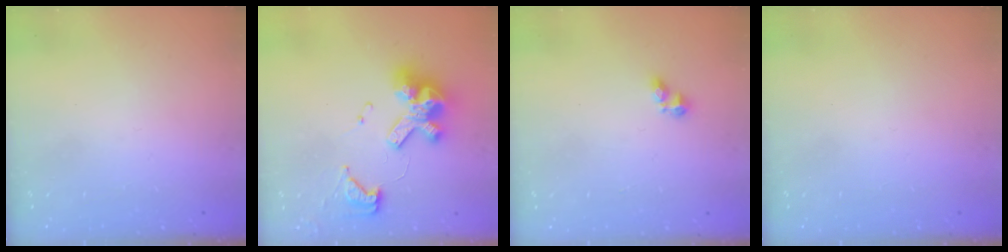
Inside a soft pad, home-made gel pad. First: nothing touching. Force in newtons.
{"total": 13.7, "press": 13.6, "slide": 1.6}
{"total": 4.3, "press": 4.3, "slide": 0.7}
{"total": 0.0}